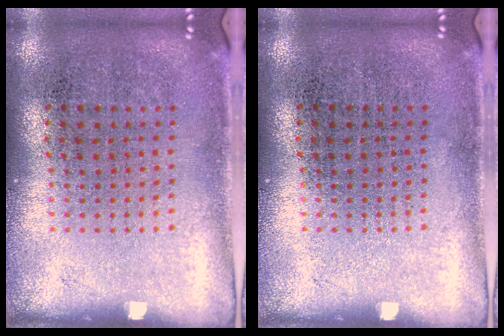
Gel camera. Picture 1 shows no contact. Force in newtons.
{"total": 0.0}